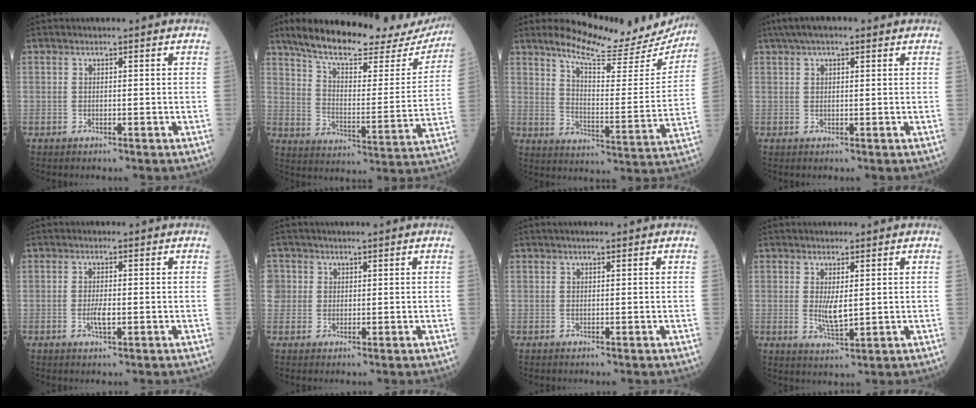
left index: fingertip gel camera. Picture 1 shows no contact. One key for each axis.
{"total": 24.7, "fx": 21.6, "fy": 5.5, "fz": 10.6, "tx": -0.159, "ty": -0.021, "tz": 0.288}
{"total": 18.5, "fx": 17.3, "fy": 2.8, "fz": 6.2, "tx": -0.085, "ty": -0.058, "tz": 0.221}
{"total": 5.4, "fx": 3.6, "fy": 1.4, "fz": 3.8, "tx": -0.064, "ty": 0.038, "tz": 0.056}
{"total": 2.2, "fx": -0.7, "fy": 0.6, "fz": 2.0, "tx": -0.041, "ty": 0.000, "tz": -0.012}
{"total": 3.2, "fx": 0.9, "fy": 3.0, "fz": 0.3, "tx": 0.006, "ty": 0.010, "tz": 0.017}
{"total": 0.8, "fx": 0.6, "fy": 0.1, "fz": 0.5, "tx": -0.005, "ty": 0.008, "tz": 0.007}
{"total": 3.3, "fx": 0.4, "fy": 1.0, "fz": 3.2, "tx": -0.058, "ty": -0.008, "tz": 0.013}